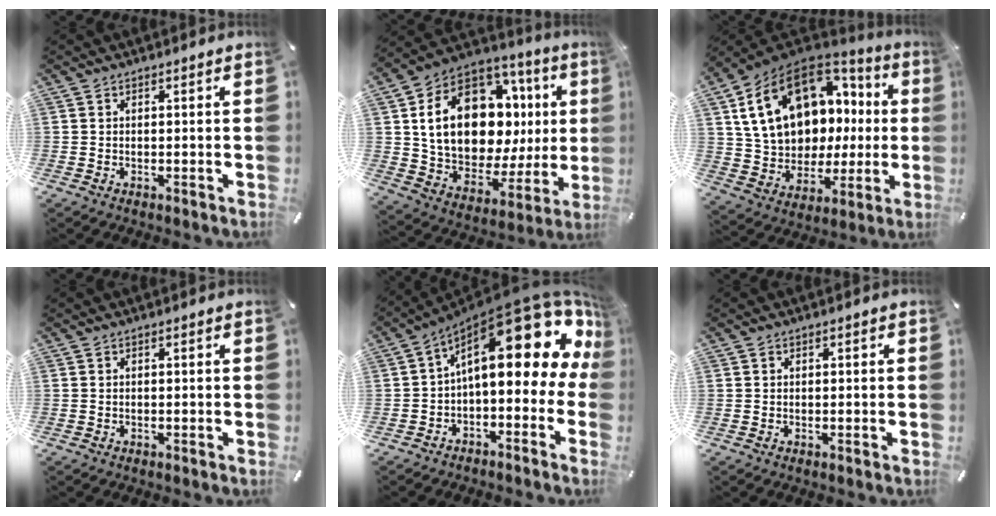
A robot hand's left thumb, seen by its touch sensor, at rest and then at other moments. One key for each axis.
{"total": 23.0, "fx": 6.2, "fy": 15.0, "fz": 16.2, "tx": -0.292, "ty": -0.037, "tz": 0.116}
{"total": 19.8, "fx": 6.7, "fy": 14.1, "fz": 12.1, "tx": -0.231, "ty": -0.031, "tz": 0.131}
{"total": 0.0}
{"total": 22.5, "fx": 8.7, "fy": 8.9, "fz": 18.7, "tx": -0.274, "ty": -0.071, "tz": 0.144}
{"total": 0.7, "fx": 0.0, "fy": 0.7, "fz": 0.1, "tx": -0.002, "ty": 0.006, "tz": -0.002}